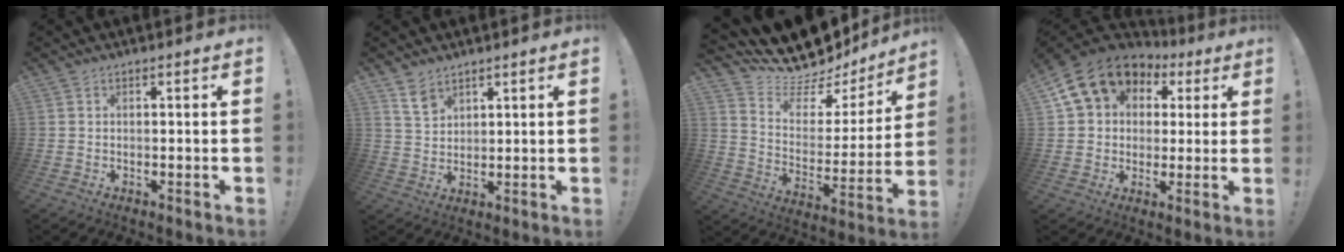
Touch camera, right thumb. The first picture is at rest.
{"total": 5.8, "force": [4.3, 3.4, 1.8], "torque": [-0.027, -0.026, 0.083]}
{"total": 13.8, "force": [12.5, 4.2, 4.2], "torque": [-0.091, -0.109, 0.217]}
{"total": 15.3, "force": [6.2, 12.1, 7.1], "torque": [-0.116, -0.018, 0.128]}